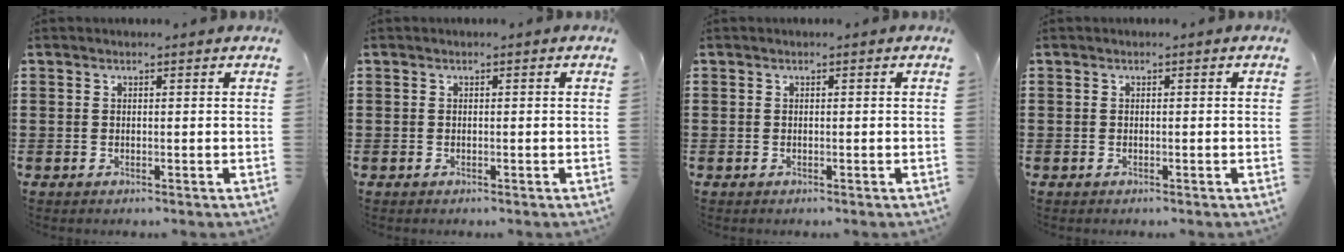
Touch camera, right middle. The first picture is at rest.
{"total": 0.0}
{"total": 0.0}
{"total": 0.0}